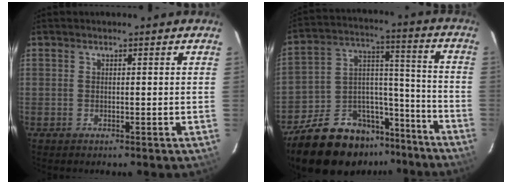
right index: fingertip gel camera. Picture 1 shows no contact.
{"total": 21.3, "force": [-16.2, 10.6, 8.8], "torque": [-0.185, 0.055, -0.241]}